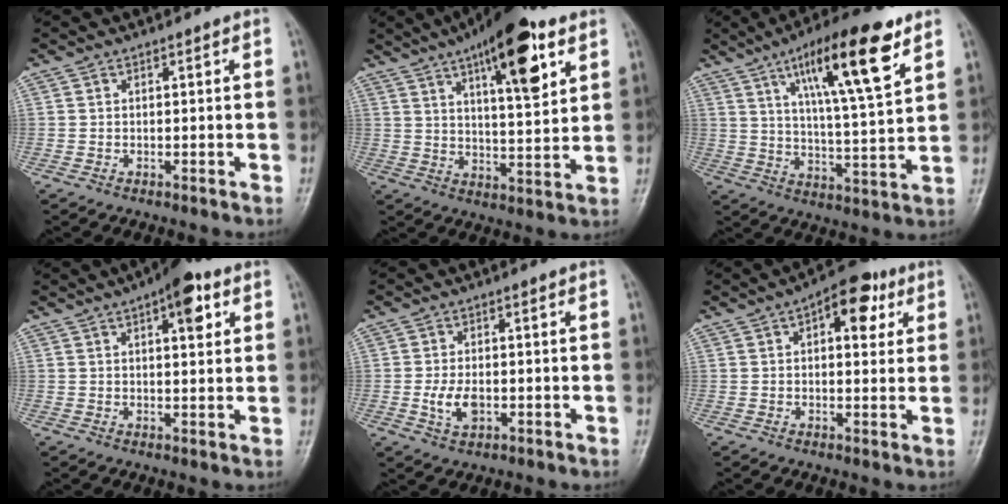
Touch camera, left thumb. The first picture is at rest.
{"total": 17.0, "force": [8.7, 5.3, 13.6], "torque": [-0.182, -0.030, 0.133]}
{"total": 17.7, "force": [9.2, 3.5, 14.7], "torque": [-0.227, -0.035, 0.151]}
{"total": 7.6, "force": [3.6, 3.0, 6.0], "torque": [-0.062, -0.006, 0.043]}
{"total": 4.7, "force": [-1.0, 2.8, 3.7], "torque": [-0.070, -0.002, -0.014]}
{"total": 9.5, "force": [3.9, 4.8, 7.2], "torque": [-0.067, 0.002, 0.045]}